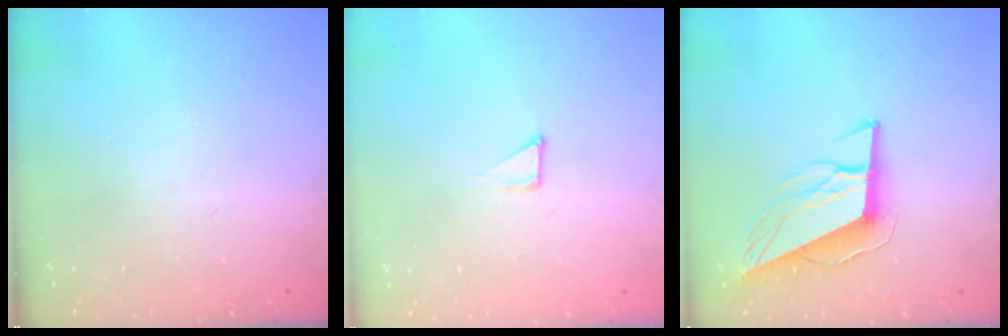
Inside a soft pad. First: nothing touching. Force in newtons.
{"total": 2.7, "press": 2.7, "slide": 0.3}
{"total": 13.0, "press": 12.6, "slide": 3.2}